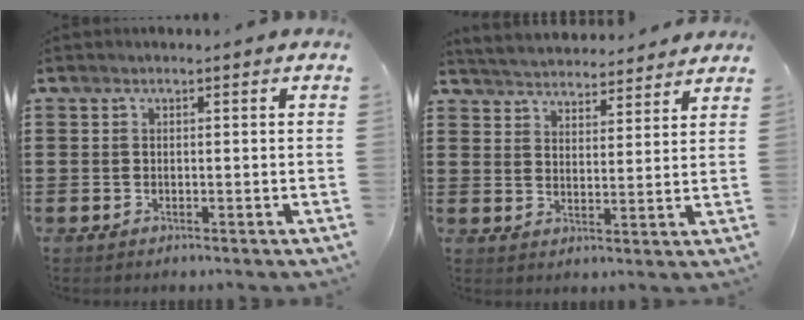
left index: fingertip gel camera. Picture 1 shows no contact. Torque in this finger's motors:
{"motor_torque": [1.23, -0.91, 0.27, 0.10]}